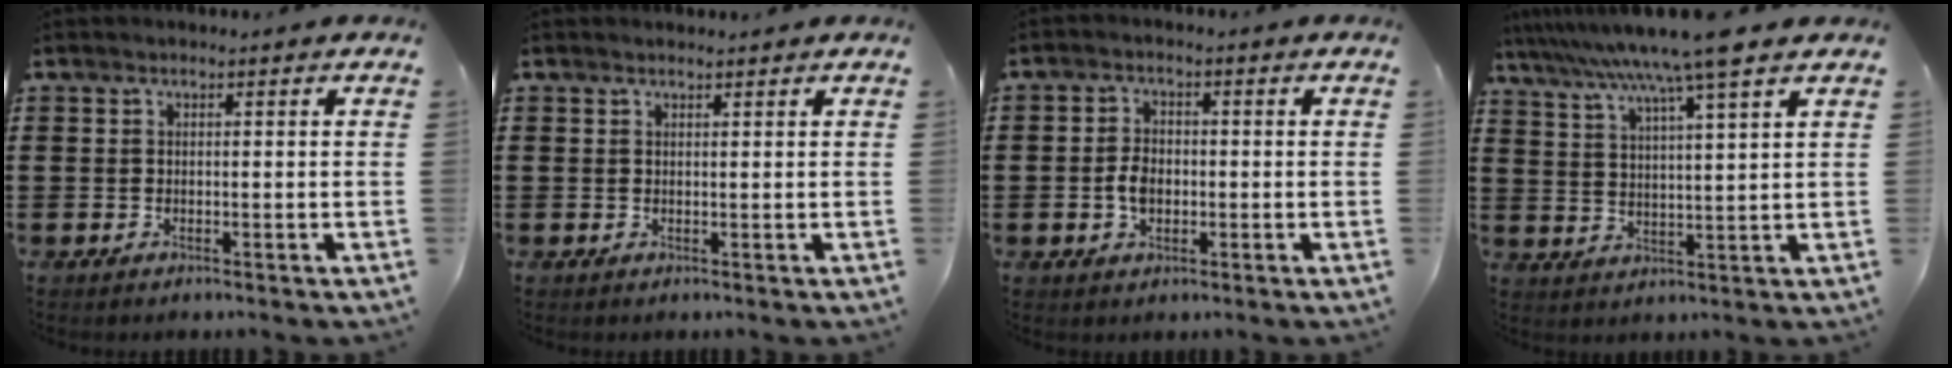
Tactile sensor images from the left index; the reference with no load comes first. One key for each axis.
{"total": 0.7, "fx": 0.7, "fy": 0.2, "fz": -0.1, "tx": 0.000, "ty": 0.001, "tz": 0.014}
{"total": 3.7, "fx": -0.5, "fy": 2.4, "fz": 2.8, "tx": -0.061, "ty": 0.002, "tz": -0.012}
{"total": 8.7, "fx": 7.1, "fy": -0.5, "fz": 5.0, "tx": -0.121, "ty": -0.028, "tz": 0.118}